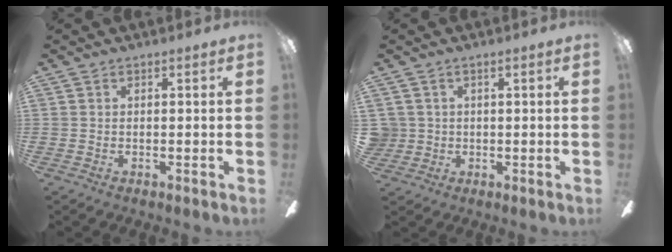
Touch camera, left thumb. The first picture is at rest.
{"total": 2.9, "force": [0.7, 2.8, 0.3], "torque": [-0.014, 0.007, 0.013]}